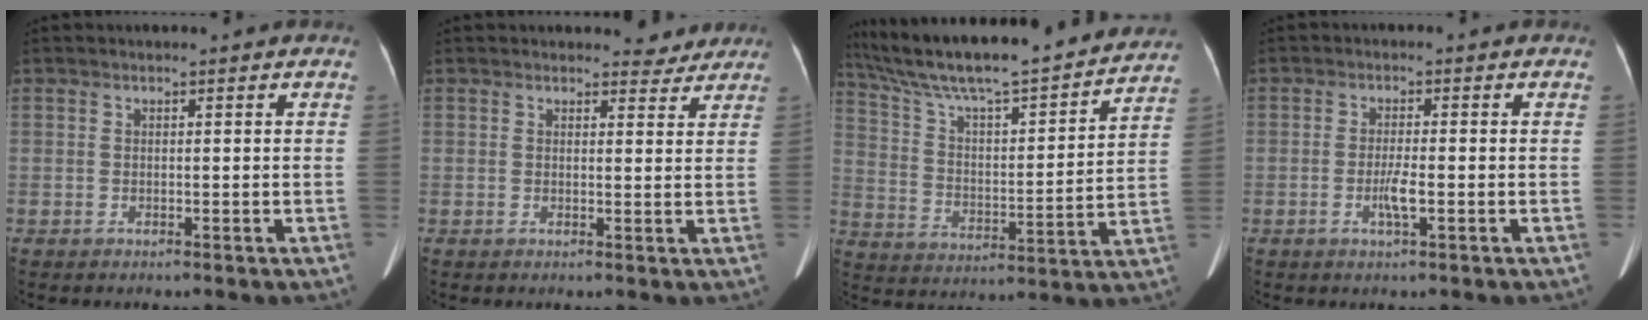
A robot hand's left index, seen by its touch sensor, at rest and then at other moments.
{"total": 3.0, "force": [2.8, 1.0, 0.0], "torque": [0.001, -0.010, 0.024]}
{"total": 26.1, "force": [22.9, 2.5, 12.2], "torque": [-0.212, -0.001, 0.339]}
{"total": 3.6, "force": [-1.2, 0.4, 3.3], "torque": [-0.066, -0.003, -0.023]}